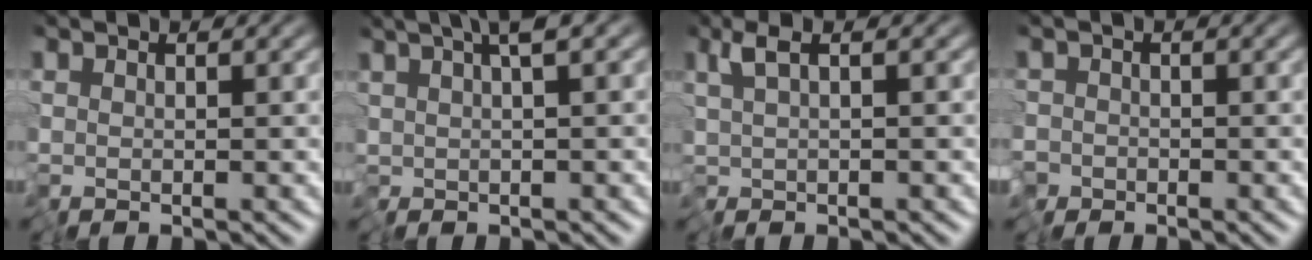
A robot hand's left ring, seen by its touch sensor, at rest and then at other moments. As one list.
[{"total": 3.6, "force": [1.8, 0.7, 3.0], "torque": [-0.054, 0.012, 0.033]}, {"total": 1.7, "force": [0.2, 0.4, 1.6], "torque": [-0.037, 0.000, 0.006]}, {"total": 1.4, "force": [-0.8, 1.1, 0.1], "torque": [-0.003, -0.009, -0.021]}]